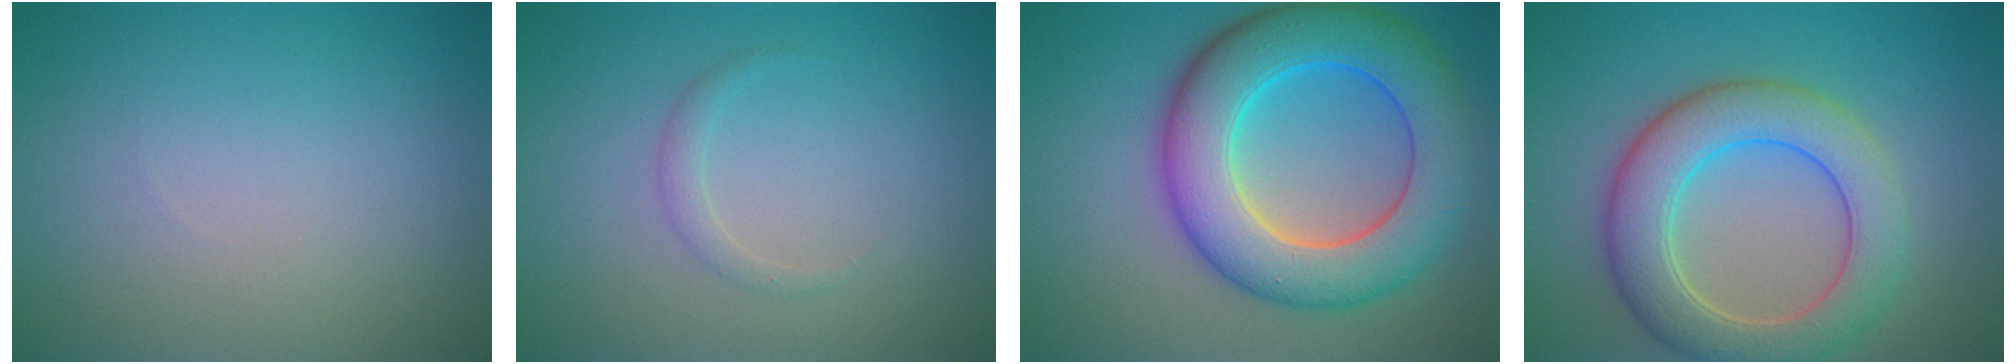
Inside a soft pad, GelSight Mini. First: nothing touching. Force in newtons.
{"total": 1.1, "press": 1.1, "slide": 0.0}
{"total": 10.2, "press": 10.2, "slide": 0.2}
{"total": 7.1, "press": 7.1, "slide": 0.4}